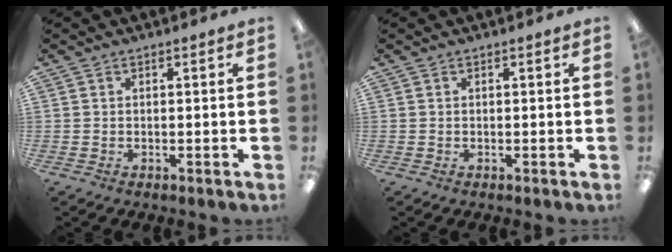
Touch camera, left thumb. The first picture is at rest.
{"total": 0.0}